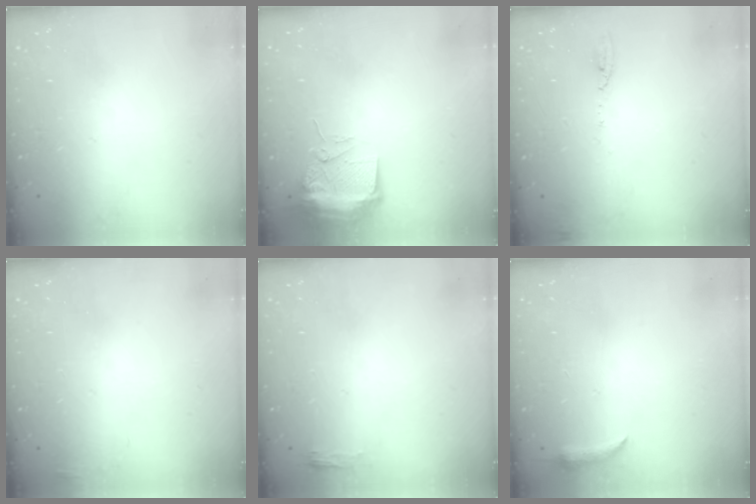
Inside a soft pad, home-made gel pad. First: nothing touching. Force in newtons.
{"total": 10.2, "press": 10.2, "slide": 1.2}
{"total": 5.5, "press": 5.4, "slide": 1.1}
{"total": 2.2, "press": 2.1, "slide": 0.7}
{"total": 2.8, "press": 2.6, "slide": 1.1}
{"total": 3.8, "press": 3.7, "slide": 0.8}